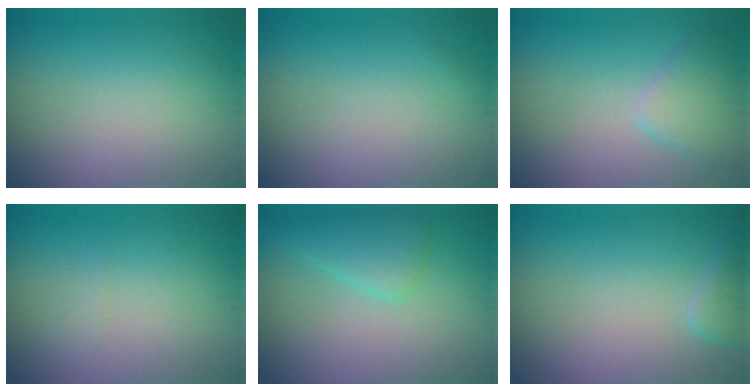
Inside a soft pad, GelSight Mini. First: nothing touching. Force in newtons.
{"total": 0.0}
{"total": 2.7, "press": 2.7, "slide": 0.3}
{"total": 0.8, "press": 0.8, "slide": 0.1}
{"total": 2.8, "press": 2.8, "slide": 0.2}
{"total": 2.0, "press": 2.0, "slide": 0.2}